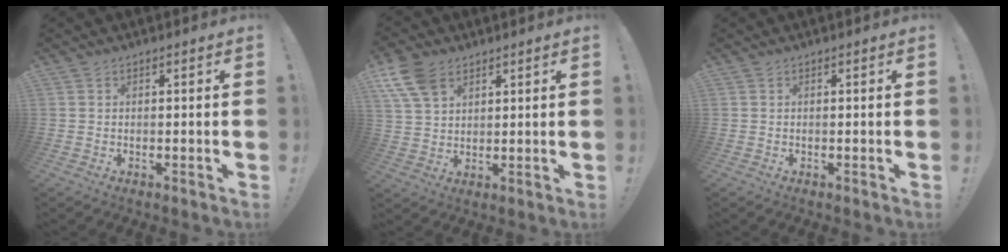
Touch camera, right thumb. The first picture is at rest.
{"total": 10.0, "force": [5.6, 6.2, 5.5], "torque": [-0.111, -0.014, 0.111]}
{"total": 0.0}